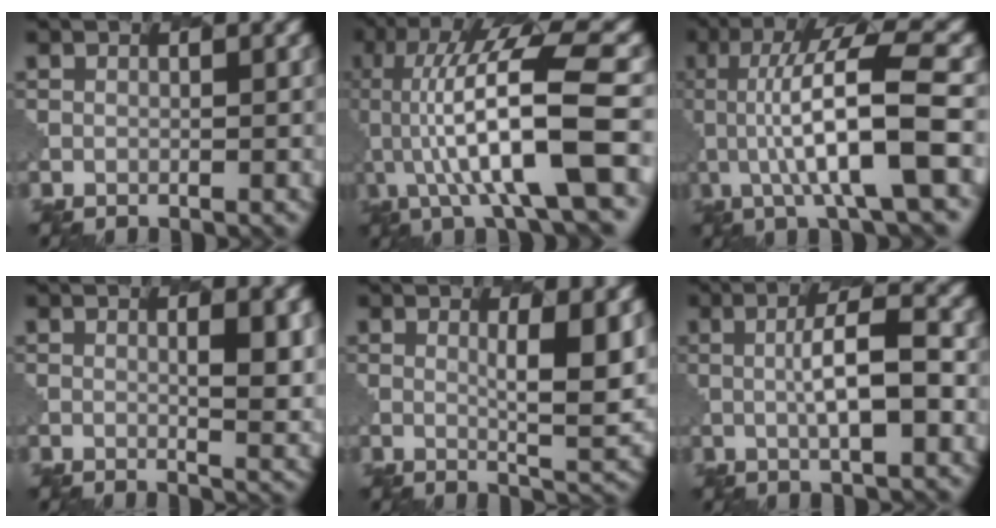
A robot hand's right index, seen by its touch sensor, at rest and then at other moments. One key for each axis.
{"total": 11.0, "fx": -1.0, "fy": 2.1, "fz": 10.7, "tx": -0.185, "ty": 0.018, "tz": -0.017}
{"total": 9.1, "fx": -0.5, "fy": 1.9, "fz": 8.9, "tx": -0.146, "ty": 0.011, "tz": -0.009}
{"total": 4.3, "fx": 1.0, "fy": 1.2, "fz": 4.0, "tx": -0.053, "ty": -0.004, "tz": 0.019}
{"total": 4.9, "fx": 1.3, "fy": 1.0, "fz": 4.6, "tx": -0.069, "ty": -0.010, "tz": 0.026}
{"total": 4.6, "fx": 0.4, "fy": 1.0, "fz": 4.5, "tx": -0.081, "ty": 0.004, "tz": 0.006}